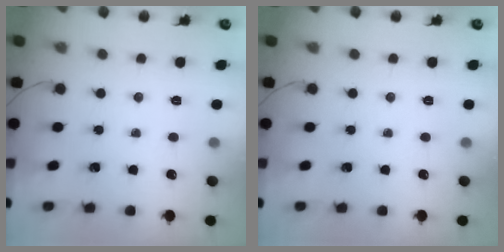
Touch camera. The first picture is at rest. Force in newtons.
{"total": 0.0}